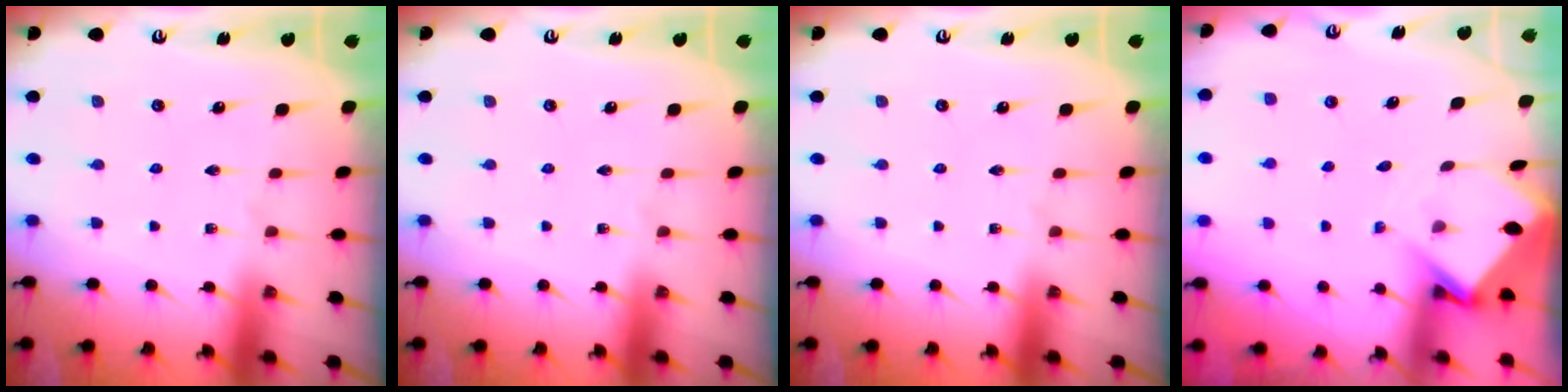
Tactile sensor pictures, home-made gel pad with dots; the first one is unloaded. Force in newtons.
{"total": 0.0}
{"total": 0.0}
{"total": 3.7, "press": 3.7, "slide": 0.3}